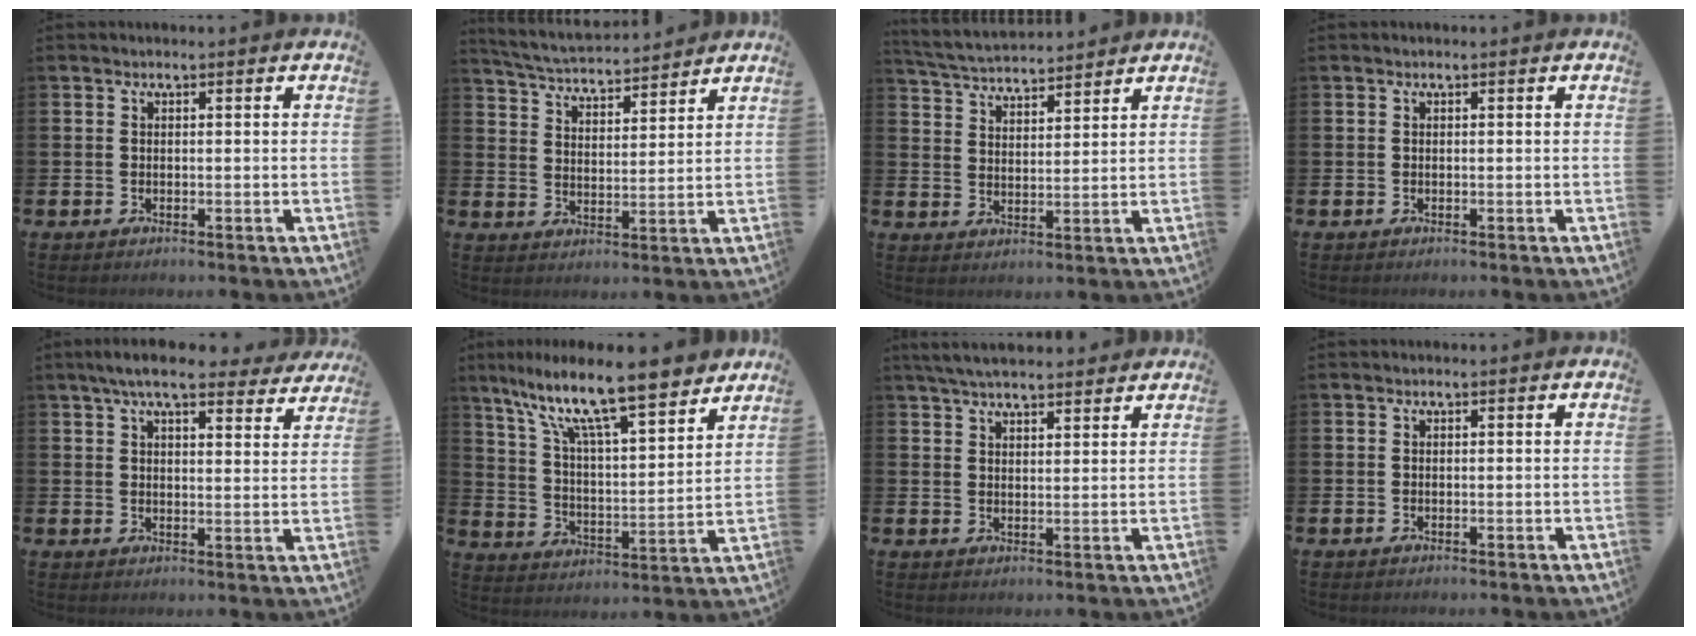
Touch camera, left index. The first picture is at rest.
{"total": 5.1, "force": [5.1, 0.4, 0.5], "torque": [-0.027, -0.034, 0.089]}
{"total": 4.6, "force": [4.6, 0.5, 0.2], "torque": [-0.021, -0.028, 0.081]}
{"total": 0.0}
{"total": 7.5, "force": [6.6, 1.4, 3.1], "torque": [-0.067, -0.024, 0.118]}
{"total": 12.8, "force": [10.5, 2.4, 7.0], "torque": [-0.158, -0.063, 0.175]}
{"total": 4.8, "force": [4.5, 1.0, 1.3], "torque": [-0.032, -0.012, 0.083]}
{"total": 0.0}